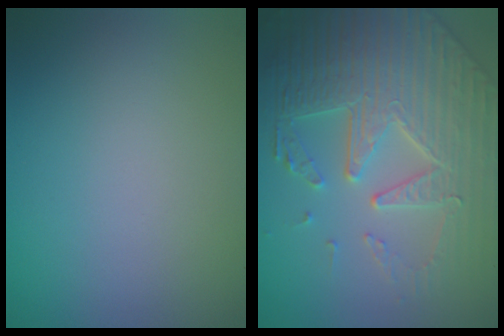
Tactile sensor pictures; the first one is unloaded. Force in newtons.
{"total": 7.7, "press": 6.0, "slide": 4.8}